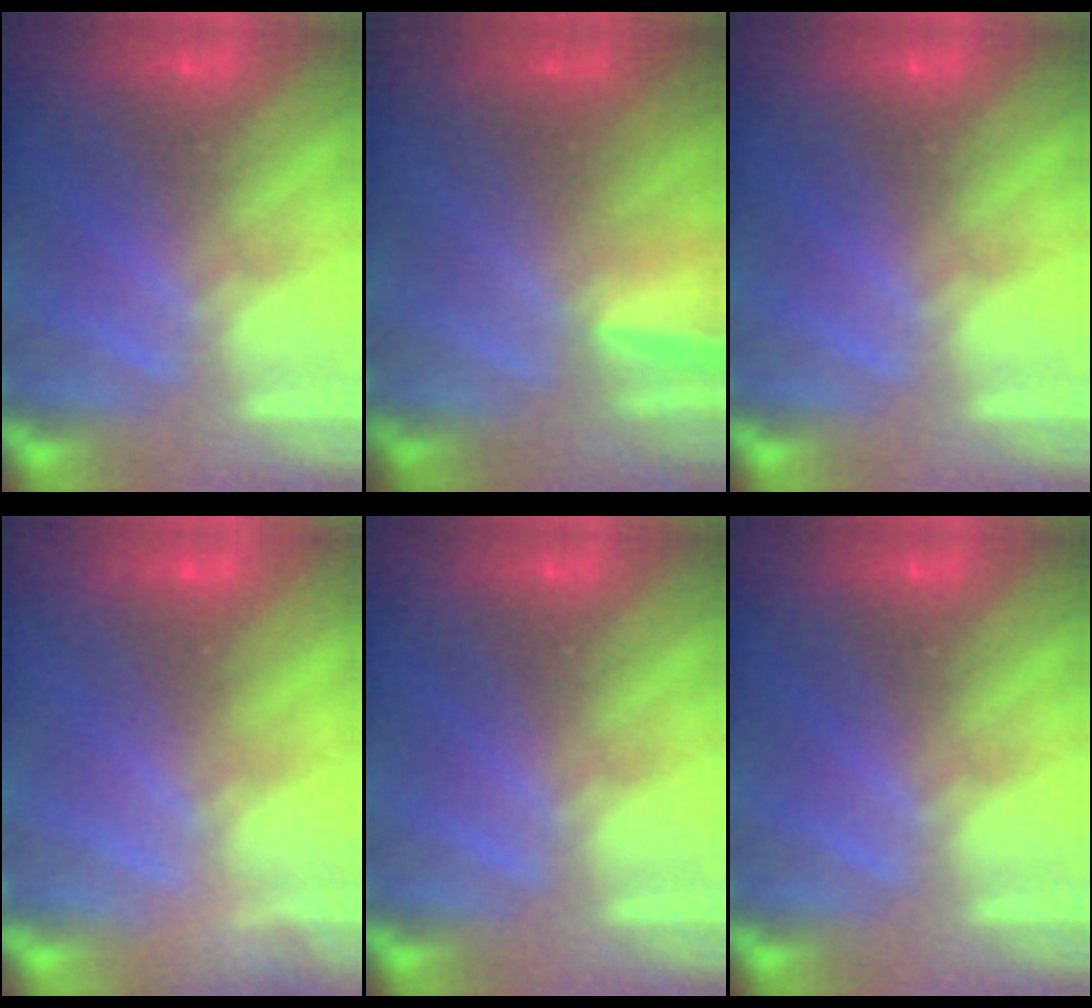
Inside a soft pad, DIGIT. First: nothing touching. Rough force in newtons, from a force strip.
{"total": 1.6}
{"total": 0.0}
{"total": 4.7}
{"total": 0.0}
{"total": 0.0}